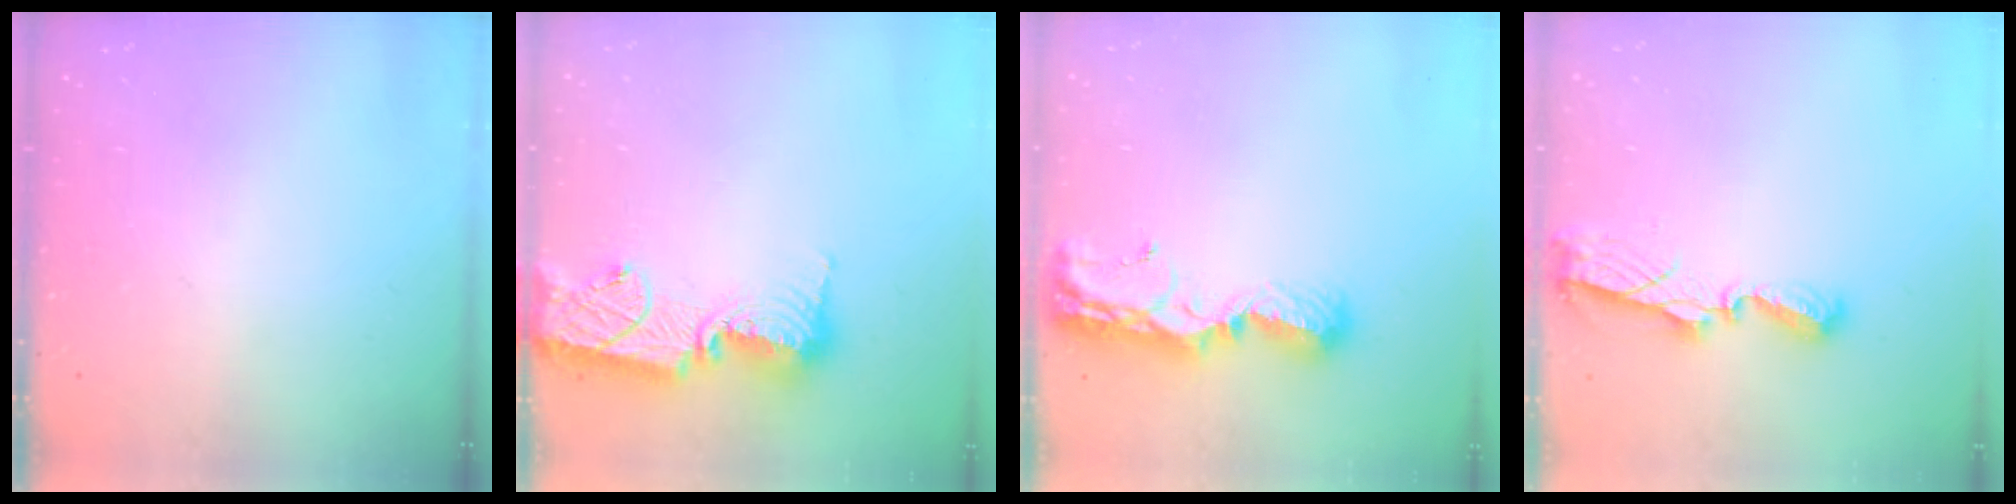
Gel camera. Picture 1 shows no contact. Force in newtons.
{"total": 16.0, "press": 15.9, "slide": 1.4}
{"total": 10.1, "press": 10.0, "slide": 0.8}
{"total": 7.5, "press": 7.5, "slide": 0.5}